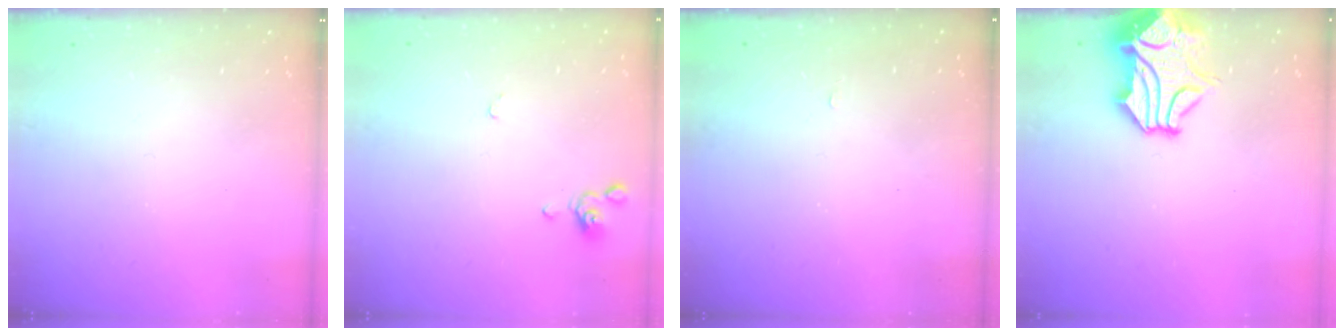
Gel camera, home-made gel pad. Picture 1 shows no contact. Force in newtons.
{"total": 0.0}
{"total": 5.1, "press": 5.1, "slide": 0.3}
{"total": 3.1, "press": 2.9, "slide": 1.3}